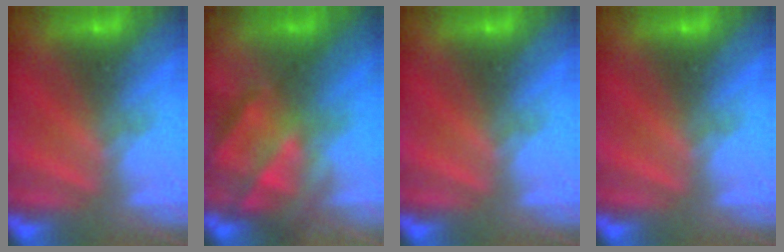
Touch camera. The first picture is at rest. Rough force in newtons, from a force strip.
{"total": 4.9}
{"total": 0.0}
{"total": 0.0}